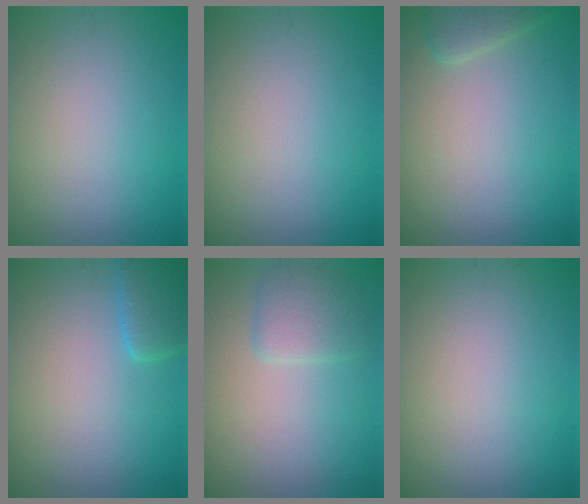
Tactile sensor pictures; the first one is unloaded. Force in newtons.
{"total": 0.0}
{"total": 1.9, "press": 1.8, "slide": 0.2}
{"total": 2.6, "press": 2.6, "slide": 0.3}
{"total": 2.3, "press": 2.3, "slide": 0.2}
{"total": 0.0}